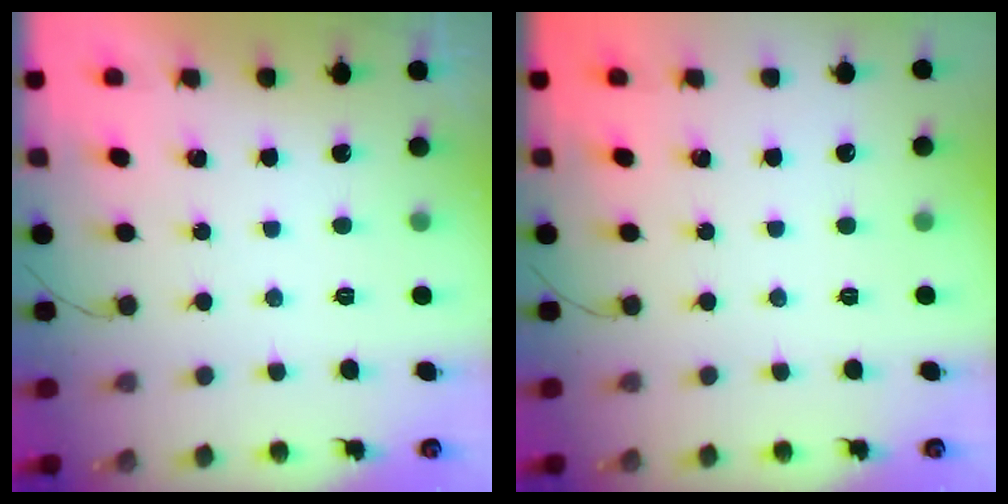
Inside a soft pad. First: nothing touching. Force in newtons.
{"total": 0.0}